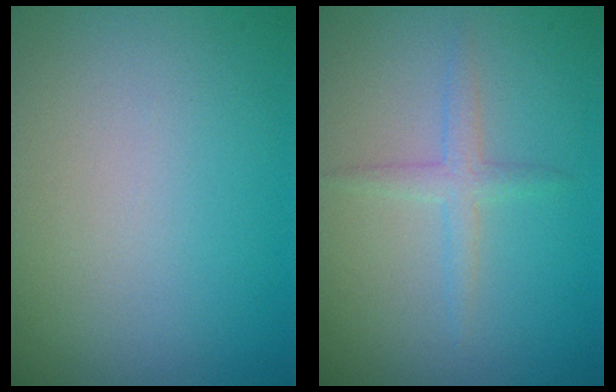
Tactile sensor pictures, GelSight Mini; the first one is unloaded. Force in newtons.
{"total": 1.7, "press": 1.7, "slide": 0.1}